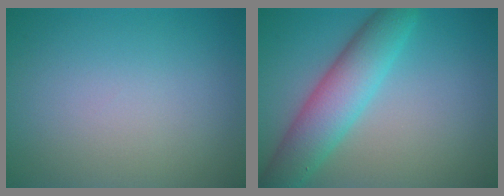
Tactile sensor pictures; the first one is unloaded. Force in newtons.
{"total": 6.4, "press": 6.4, "slide": 0.3}